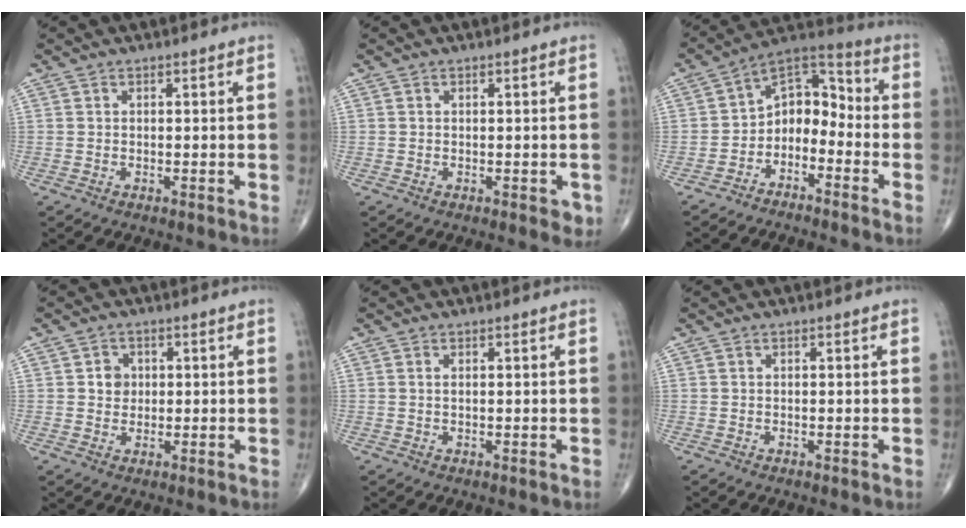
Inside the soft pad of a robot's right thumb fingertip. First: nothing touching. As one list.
[{"total": 1.7, "force": [-0.5, 0.9, 1.3], "torque": [-0.003, 0.001, -0.006]}, {"total": 10.0, "force": [-4.0, 6.7, 6.2], "torque": [-0.069, 0.076, -0.086]}, {"total": 3.1, "force": [0.5, 2.8, 1.3], "torque": [0.000, 0.002, 0.007]}, {"total": 0.7, "force": [0.2, 0.3, 0.7], "torque": [-0.017, 0.003, 0.005]}, {"total": 0.0}]